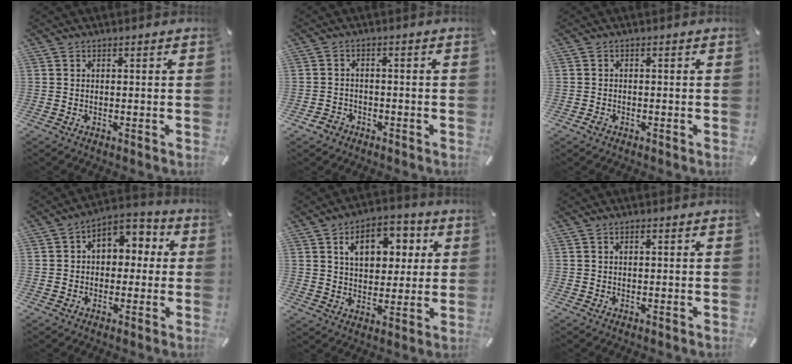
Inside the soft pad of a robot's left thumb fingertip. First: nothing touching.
{"total": 3.1, "force": [-2.1, 2.2, 0.4], "torque": [-0.005, 0.012, -0.044]}
{"total": 1.0, "force": [-0.8, 0.6, 0.4], "torque": [-0.007, 0.002, -0.016]}
{"total": 6.6, "force": [0.1, 5.9, 3.1], "torque": [-0.039, 0.007, -0.003]}
{"total": 11.2, "force": [4.4, 7.9, 6.6], "torque": [-0.097, -0.004, 0.074]}
{"total": 0.9, "force": [0.3, 0.5, 0.7], "torque": [-0.014, 0.004, 0.004]}